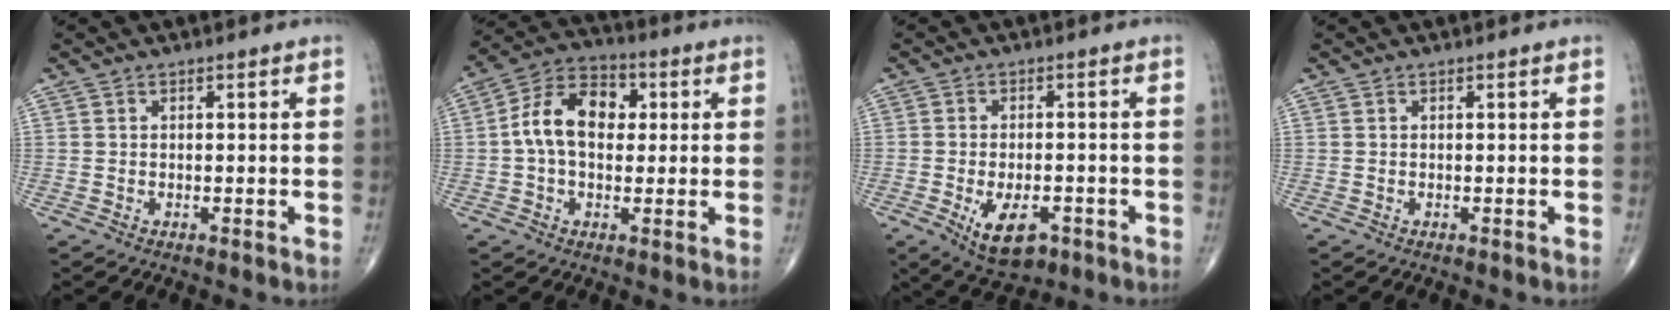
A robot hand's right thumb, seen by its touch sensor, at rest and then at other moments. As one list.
[{"total": 11.9, "force": [1.2, 7.9, 8.8], "torque": [-0.142, 0.029, 0.010]}, {"total": 8.7, "force": [-3.6, 4.5, 6.5], "torque": [-0.096, 0.005, -0.049]}, {"total": 0.0}]